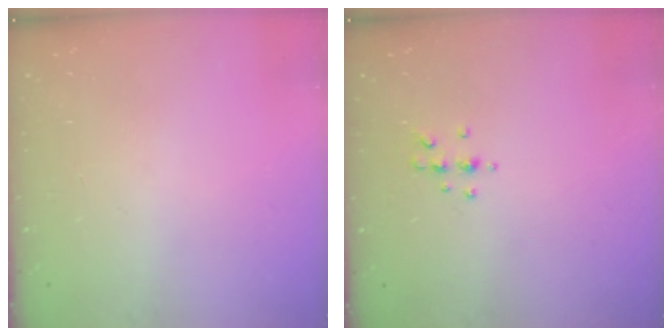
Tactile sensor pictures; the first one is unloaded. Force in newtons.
{"total": 4.7, "press": 4.6, "slide": 1.1}